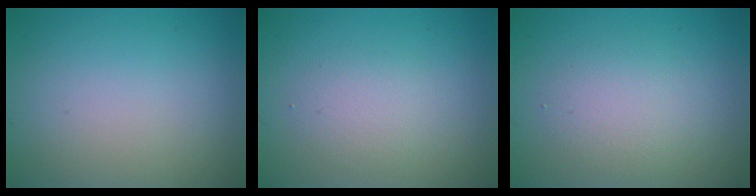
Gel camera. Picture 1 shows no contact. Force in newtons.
{"total": 2.0, "press": 2.0, "slide": 0.2}
{"total": 2.8, "press": 2.8, "slide": 0.1}